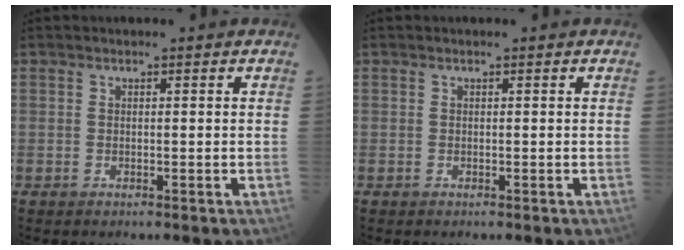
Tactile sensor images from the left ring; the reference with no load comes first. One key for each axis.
{"total": 0.0}